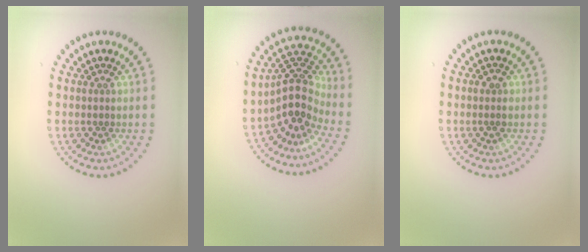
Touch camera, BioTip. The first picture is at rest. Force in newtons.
{"total": 4.0, "press": 3.0, "slide": 2.7}
{"total": 0.9, "press": 0.9, "slide": 0.3}